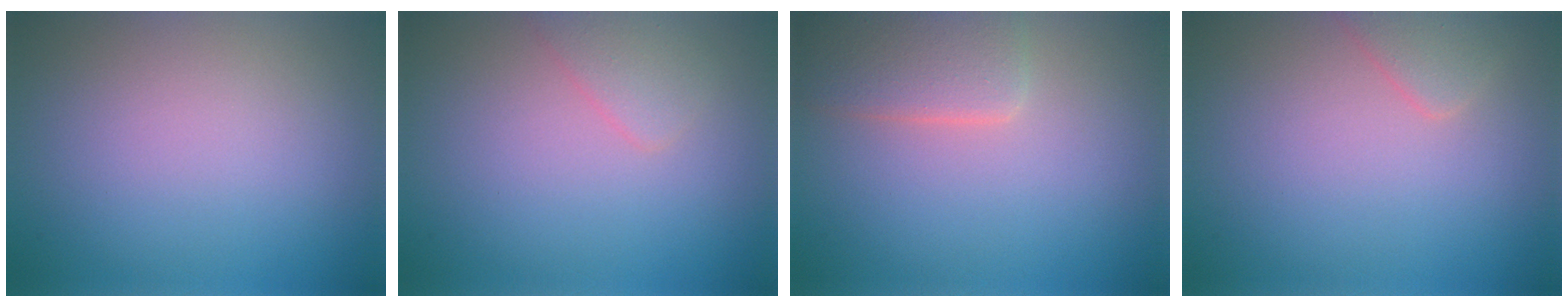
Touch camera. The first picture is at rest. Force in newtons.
{"total": 1.6, "press": 1.6, "slide": 0.1}
{"total": 3.7, "press": 3.7, "slide": 0.2}
{"total": 1.9, "press": 1.9, "slide": 0.2}